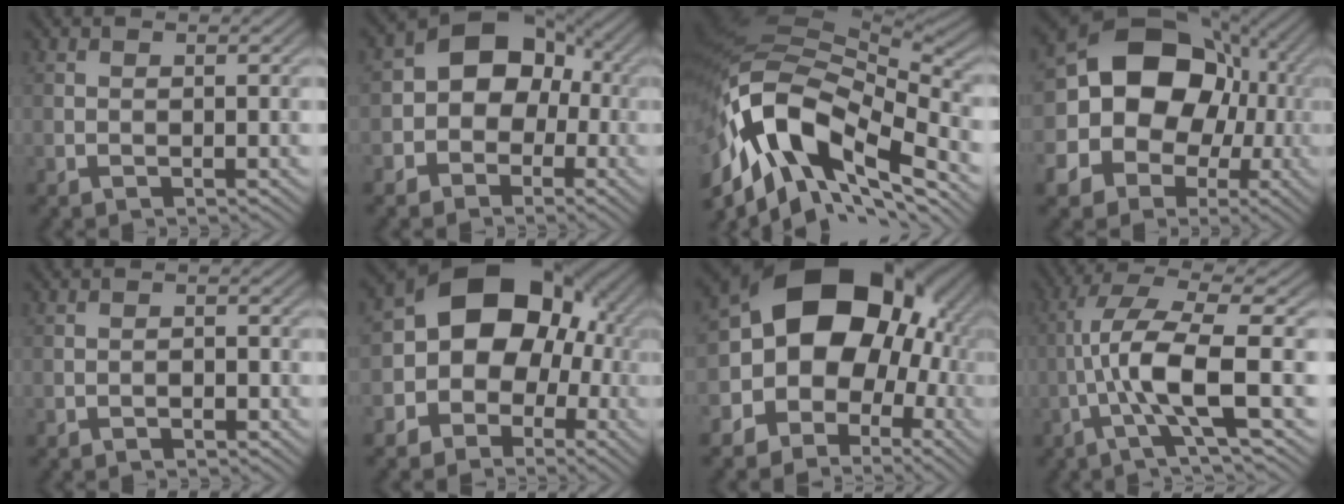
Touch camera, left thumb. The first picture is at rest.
{"total": 8.7, "force": [-1.1, 7.0, 5.1], "torque": [-0.063, 0.009, -0.050]}
{"total": 17.9, "force": [-6.5, 8.6, 14.2], "torque": [-0.298, -0.006, -0.119]}
{"total": 17.2, "force": [-0.2, 14.6, 9.1], "torque": [-0.204, 0.002, -0.025]}
{"total": 1.0, "force": [-0.6, 0.5, 0.6], "torque": [-0.005, 0.002, -0.010]}
{"total": 13.2, "force": [-0.3, 10.6, 7.9], "torque": [-0.123, -0.005, -0.031]}
{"total": 16.9, "force": [0.6, 13.7, 9.8], "torque": [-0.136, -0.004, -0.008]}
{"total": 9.5, "force": [-2.1, 1.8, 9.1], "torque": [-0.165, 0.016, -0.052]}